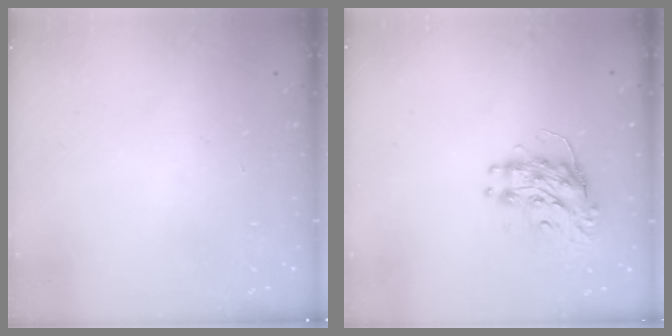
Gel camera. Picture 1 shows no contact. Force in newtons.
{"total": 9.0, "press": 9.0, "slide": 0.3}